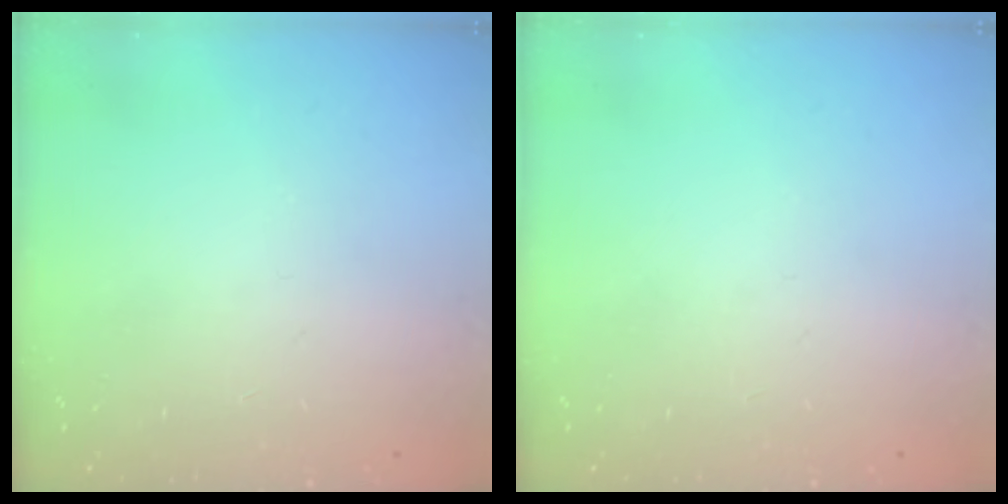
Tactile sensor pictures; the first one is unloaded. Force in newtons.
{"total": 0.0}